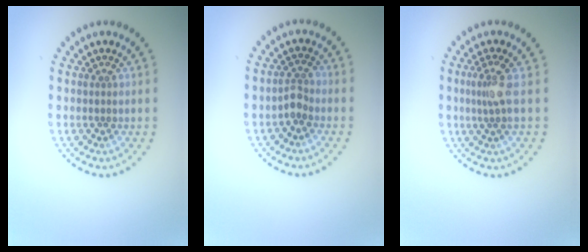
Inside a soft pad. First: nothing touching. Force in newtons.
{"total": 1.6, "press": 1.3, "slide": 1.0}
{"total": 2.1, "press": 1.6, "slide": 1.4}